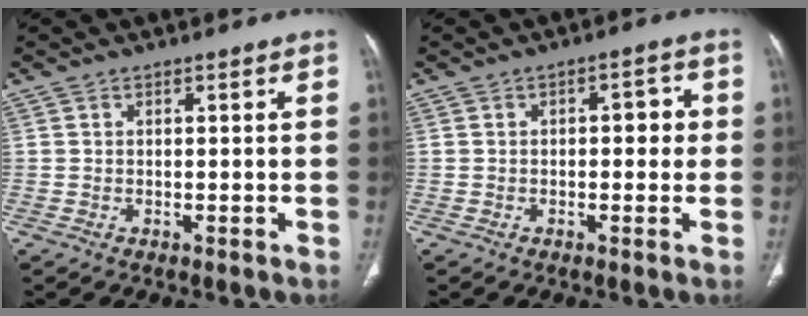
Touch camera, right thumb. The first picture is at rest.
{"total": 4.1, "force": [0.2, 2.2, 3.4], "torque": [-0.022, 0.009, -0.004]}